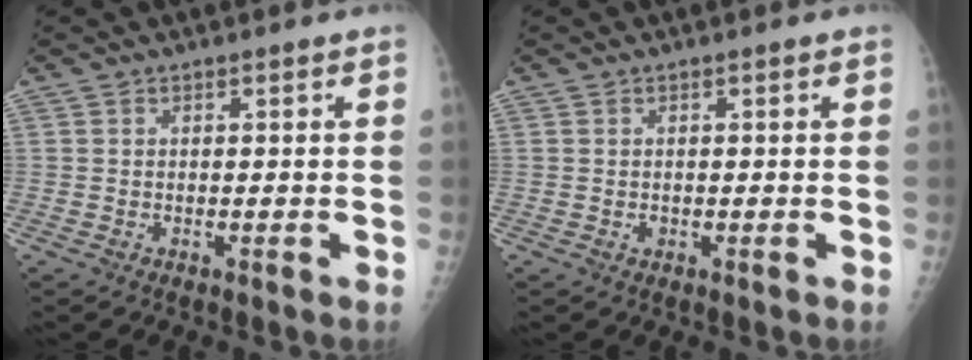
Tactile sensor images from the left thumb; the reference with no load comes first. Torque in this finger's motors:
{"motor_torque": [-0.30, 0.46, 0.27, 0.27, 0.01]}